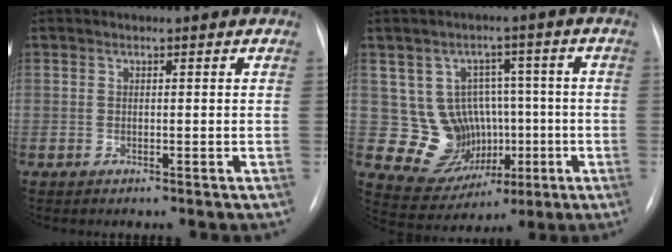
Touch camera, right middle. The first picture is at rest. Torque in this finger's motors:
{"motor_torque": [0.29, -0.25, -0.01, -0.02]}